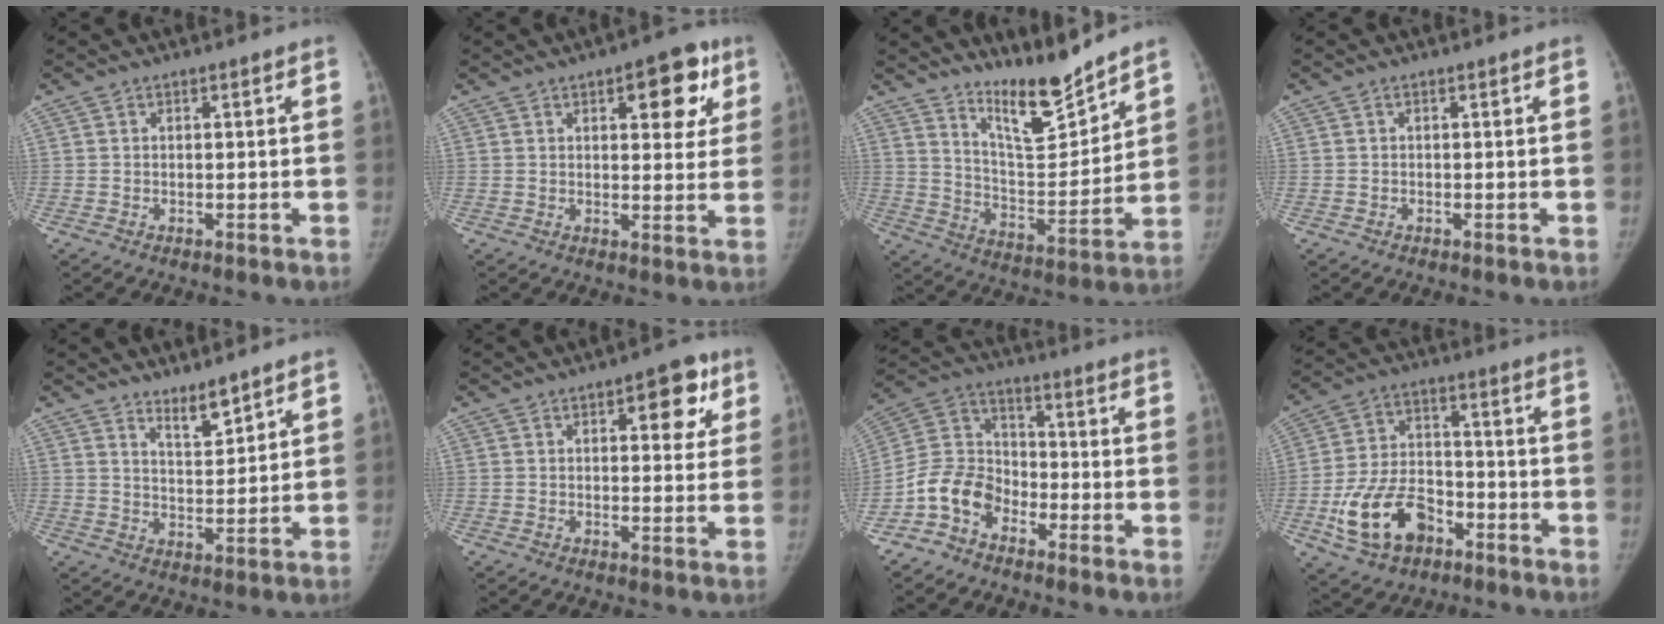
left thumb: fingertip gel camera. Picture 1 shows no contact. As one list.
[{"total": 9.9, "force": [4.5, 4.7, 7.5], "torque": [-0.051, -0.011, 0.051]}, {"total": 12.7, "force": [10.9, 2.3, 6.1], "torque": [-0.073, -0.092, 0.194]}, {"total": 0.0}, {"total": 5.2, "force": [4.3, 1.3, 2.6], "torque": [-0.031, -0.042, 0.076]}, {"total": 8.0, "force": [3.6, 3.9, 6.0], "torque": [-0.036, -0.008, 0.037]}, {"total": 9.7, "force": [-5.6, 6.8, 4.2], "torque": [-0.073, 0.052, -0.122]}, {"total": 14.8, "force": [-6.8, 9.4, 9.1], "torque": [-0.155, 0.037, -0.116]}]